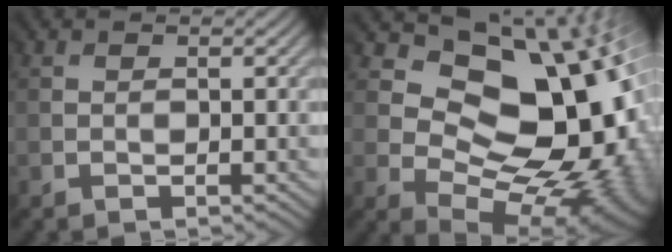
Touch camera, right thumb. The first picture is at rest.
{"total": 14.8, "force": [1.8, 10.5, 10.3], "torque": [-0.113, -0.009, 0.056]}